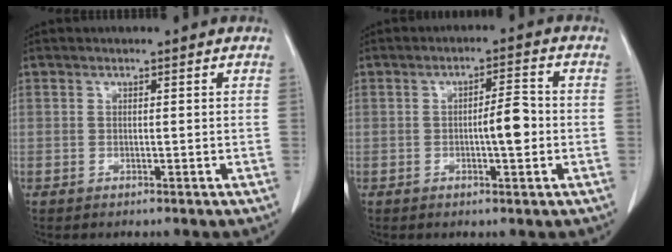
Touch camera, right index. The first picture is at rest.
{"total": 4.6, "force": [-0.7, 0.8, 4.5], "torque": [-0.071, 0.005, -0.010]}